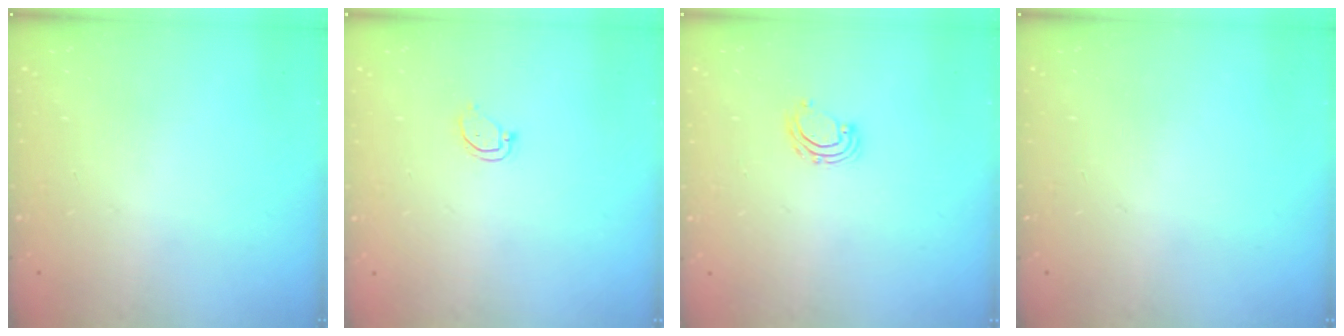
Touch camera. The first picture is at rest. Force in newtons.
{"total": 3.4, "press": 3.4, "slide": 0.2}
{"total": 4.2, "press": 4.2, "slide": 0.3}
{"total": 0.0}